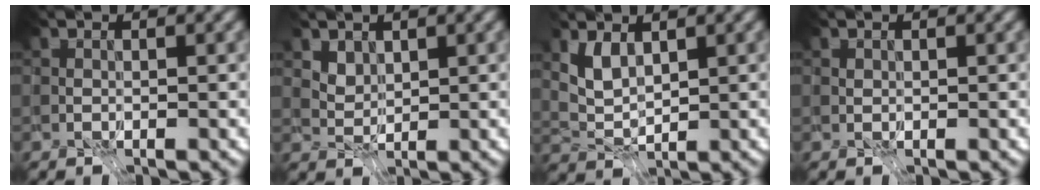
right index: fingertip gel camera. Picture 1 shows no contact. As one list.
[{"total": 1.0, "force": [1.0, 0.1, -0.1], "torque": [-0.011, -0.016, 0.048]}, {"total": 1.1, "force": [0.4, -1.0, -0.4], "torque": [0.002, -0.011, 0.021]}, {"total": 0.9, "force": [0.5, 0.6, 0.3], "torque": [-0.019, 0.006, 0.016]}]